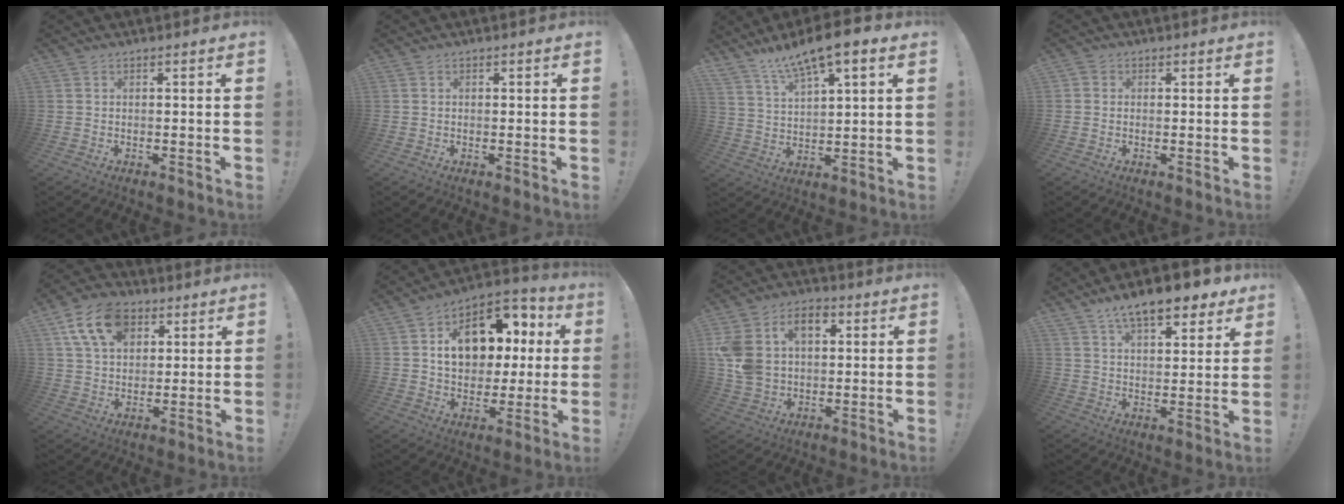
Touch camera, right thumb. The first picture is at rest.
{"total": 0.0}
{"total": 10.9, "force": [8.6, 2.8, 6.1], "torque": [-0.118, -0.049, 0.154]}
{"total": 1.1, "force": [-0.1, 1.0, 0.5], "torque": [-0.015, 0.006, -0.002]}
{"total": 14.7, "force": [6.6, 10.2, 8.3], "torque": [-0.134, -0.017, 0.129]}
{"total": 16.7, "force": [4.3, 12.1, 10.7], "torque": [-0.152, -0.010, 0.088]}
{"total": 15.3, "force": [4.6, 11.3, 9.3], "torque": [-0.185, -0.010, 0.087]}
{"total": 12.6, "force": [8.9, 4.5, 7.6], "torque": [-0.121, -0.053, 0.153]}